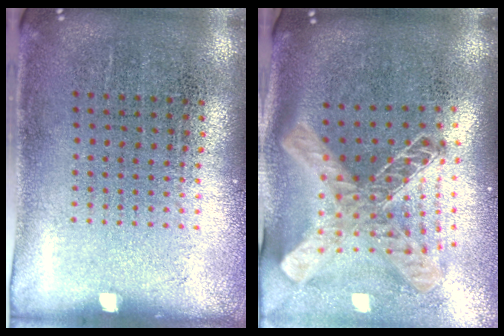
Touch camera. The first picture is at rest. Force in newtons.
{"total": 2.5, "press": 1.8, "slide": 1.8}